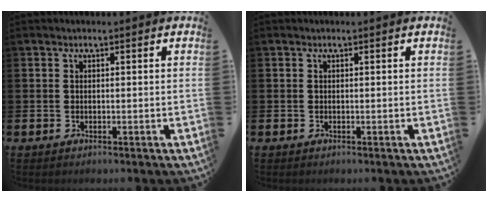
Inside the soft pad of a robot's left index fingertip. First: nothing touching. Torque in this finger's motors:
{"motor_torque": [0.00, 0.00, 0.00, 0.00]}